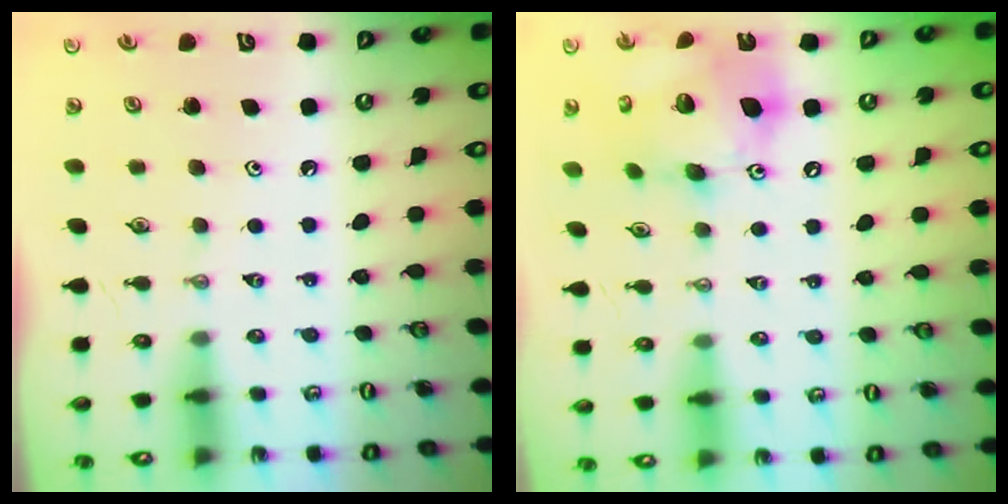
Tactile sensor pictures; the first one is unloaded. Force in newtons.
{"total": 18.0, "press": 17.7, "slide": 3.2}